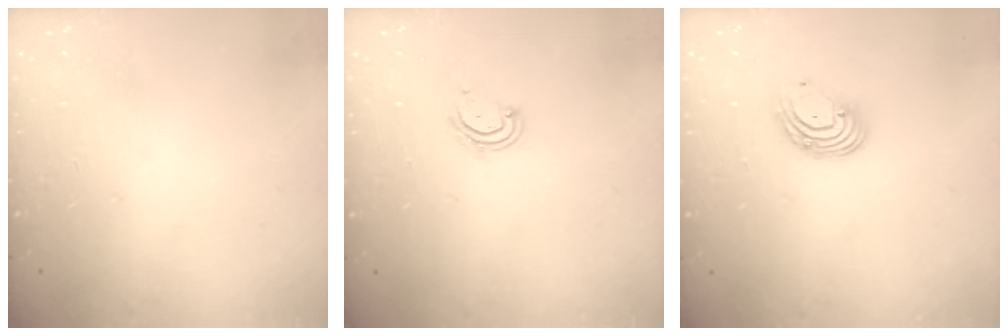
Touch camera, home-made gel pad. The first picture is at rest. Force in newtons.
{"total": 4.4, "press": 4.3, "slide": 0.3}
{"total": 6.5, "press": 6.4, "slide": 0.8}